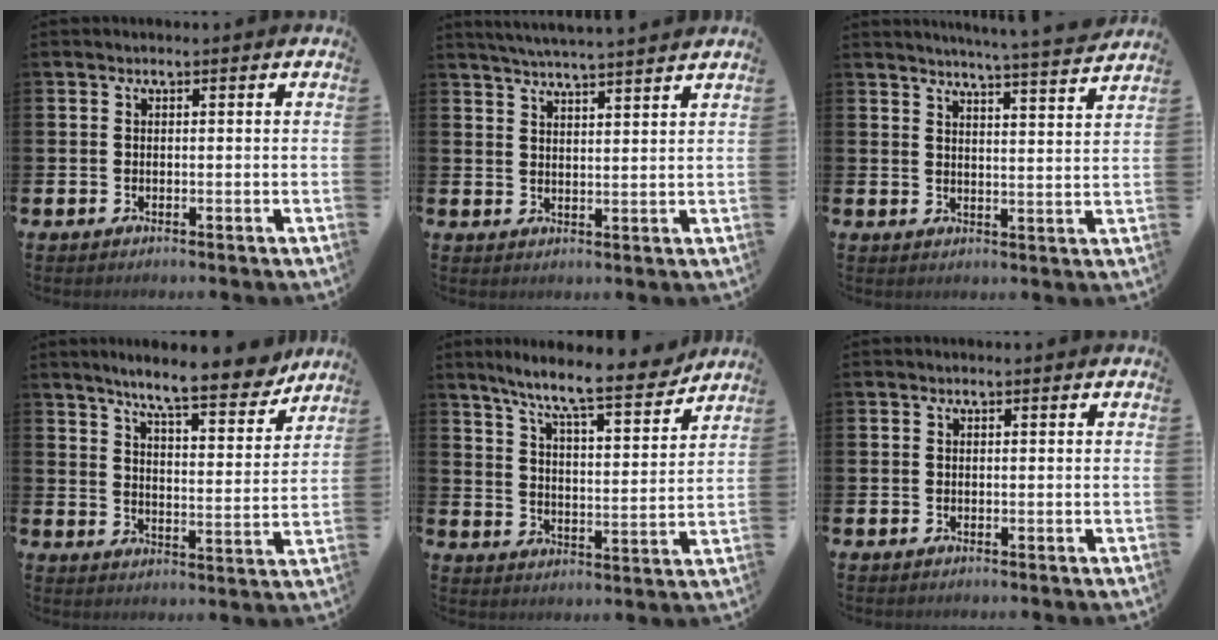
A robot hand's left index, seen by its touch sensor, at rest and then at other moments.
{"total": 4.6, "force": [4.5, -0.8, 0.6], "torque": [-0.030, -0.020, 0.081]}
{"total": 5.1, "force": [4.9, -1.1, 0.9], "torque": [-0.023, -0.038, 0.082]}
{"total": 9.1, "force": [8.2, 0.9, 3.9], "torque": [-0.081, -0.049, 0.140]}
{"total": 9.4, "force": [8.4, 0.5, 4.1], "torque": [-0.106, -0.052, 0.142]}
{"total": 0.0}